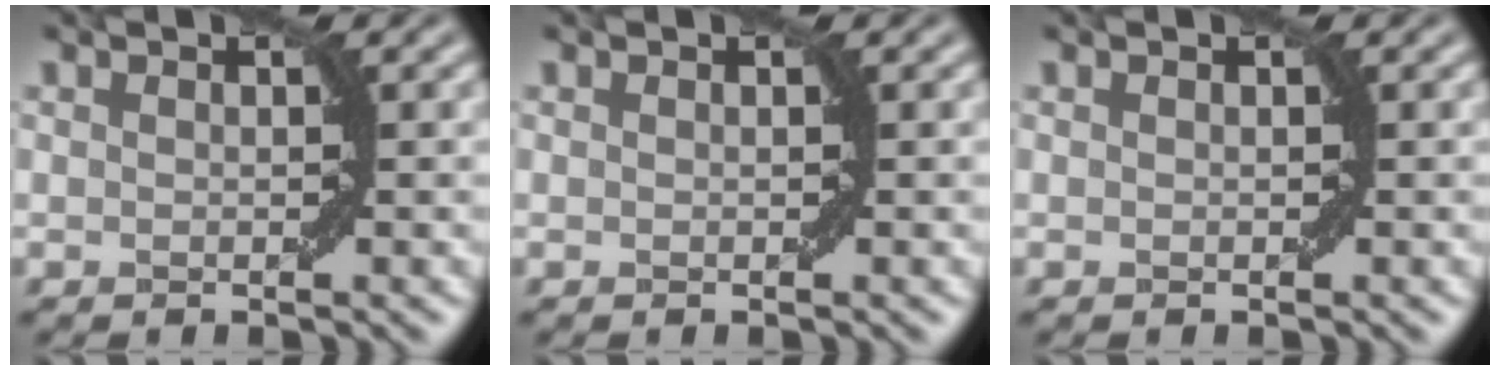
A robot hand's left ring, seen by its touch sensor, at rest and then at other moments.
{"total": 0.0}
{"total": 0.0}